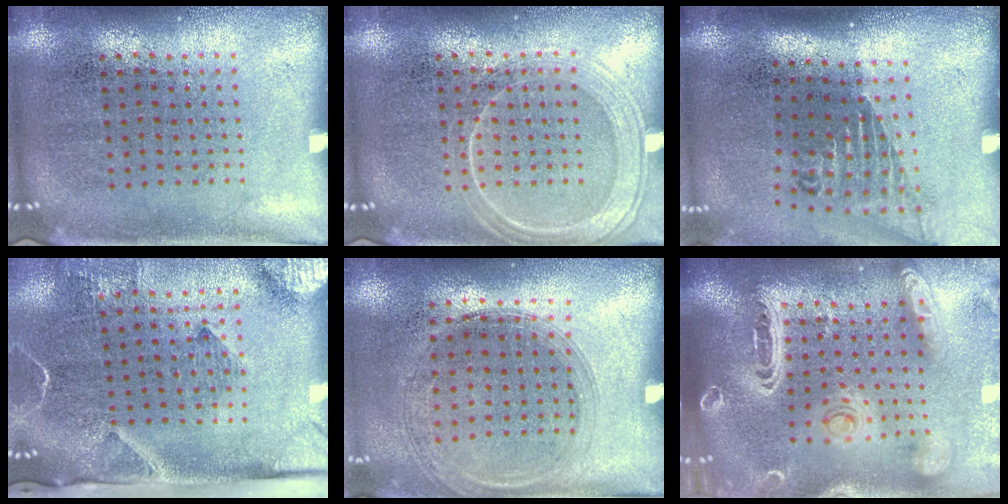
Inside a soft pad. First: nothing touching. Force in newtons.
{"total": 2.4, "press": 2.4, "slide": 0.4}
{"total": 1.6, "press": 1.2, "slide": 1.1}
{"total": 3.1, "press": 2.2, "slide": 2.2}
{"total": 1.3, "press": 1.2, "slide": 0.5}
{"total": 3.4, "press": 2.7, "slide": 2.0}